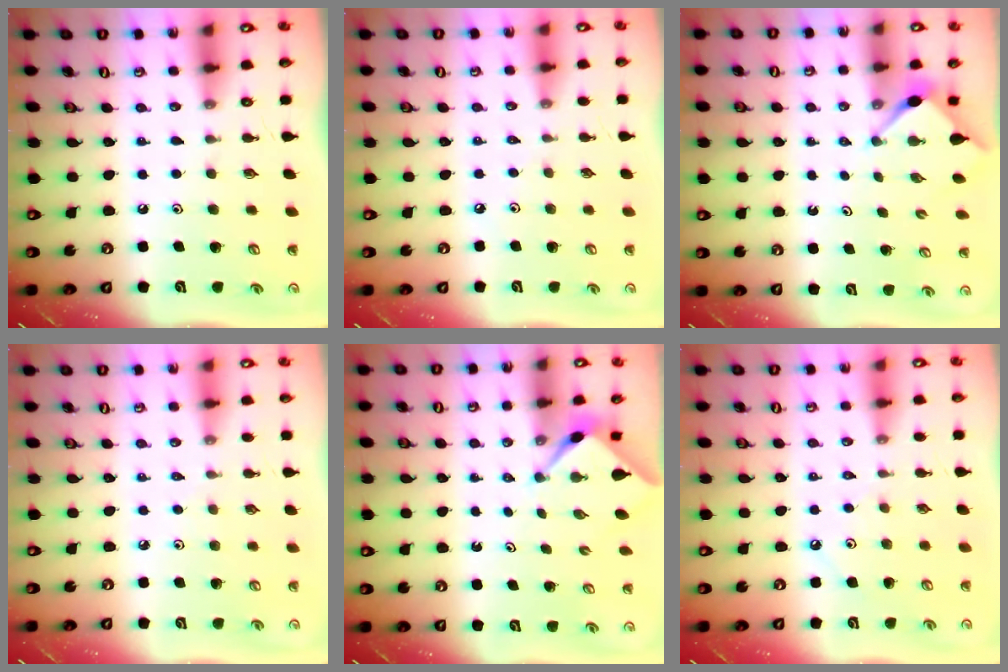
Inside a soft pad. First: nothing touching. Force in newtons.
{"total": 1.7, "press": 1.7, "slide": 0.4}
{"total": 2.8, "press": 2.8, "slide": 0.3}
{"total": 1.1, "press": 1.0, "slide": 0.4}
{"total": 2.4, "press": 2.4, "slide": 0.3}
{"total": 4.4, "press": 4.3, "slide": 0.6}